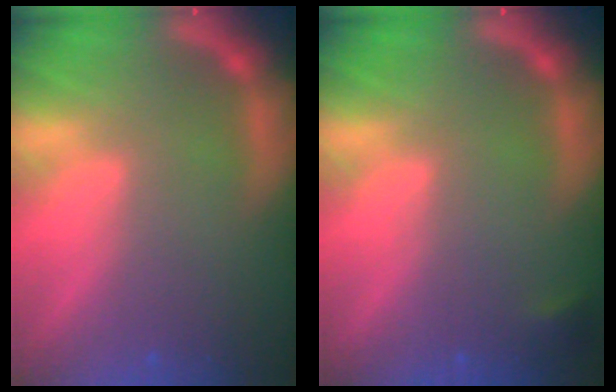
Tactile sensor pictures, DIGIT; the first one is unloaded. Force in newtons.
{"total": 0.9}